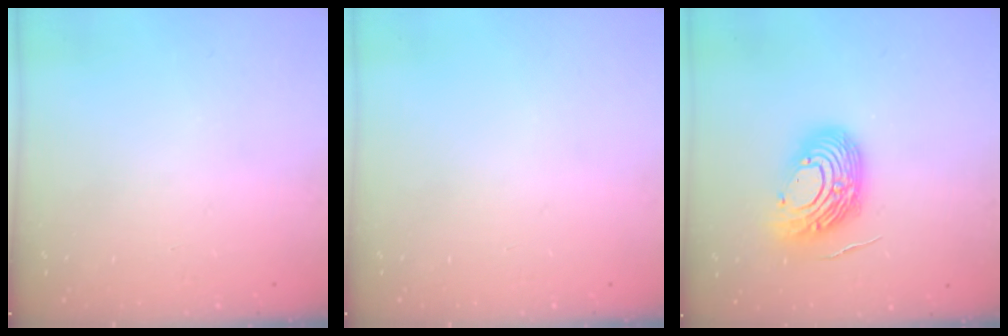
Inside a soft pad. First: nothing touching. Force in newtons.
{"total": 0.0}
{"total": 13.6, "press": 13.4, "slide": 2.2}